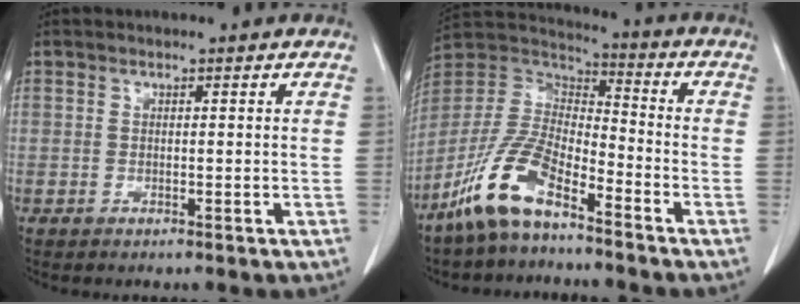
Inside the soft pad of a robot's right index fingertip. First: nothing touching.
{"total": 12.5, "force": [-8.4, 3.7, 8.5], "torque": [-0.189, 0.007, -0.167]}